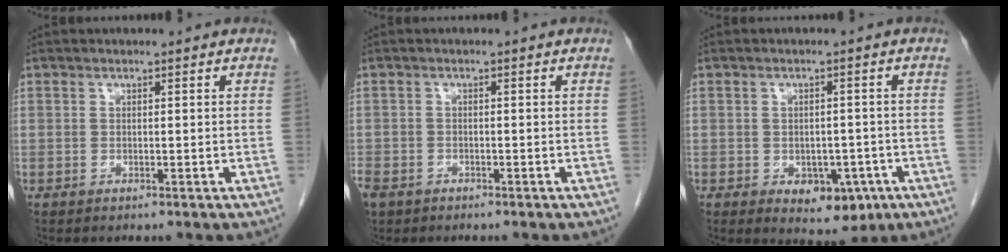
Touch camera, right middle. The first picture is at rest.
{"total": 5.0, "force": [-3.3, 3.2, 1.9], "torque": [-0.053, -0.006, -0.059]}
{"total": 6.0, "force": [-2.5, 3.6, 4.1], "torque": [-0.045, 0.000, -0.021]}